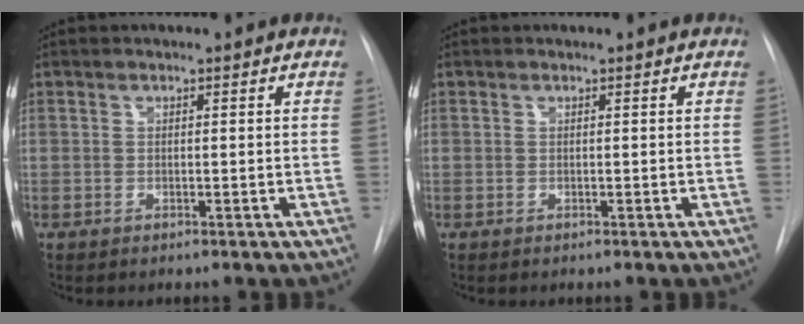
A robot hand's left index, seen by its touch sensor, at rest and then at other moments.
{"total": 0.0}